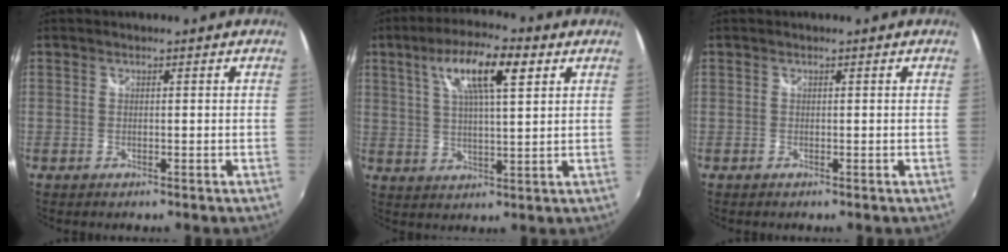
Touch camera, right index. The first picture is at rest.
{"total": 11.4, "force": [5.0, 2.8, 9.8], "torque": [-0.174, 0.018, 0.086]}
{"total": 0.0}